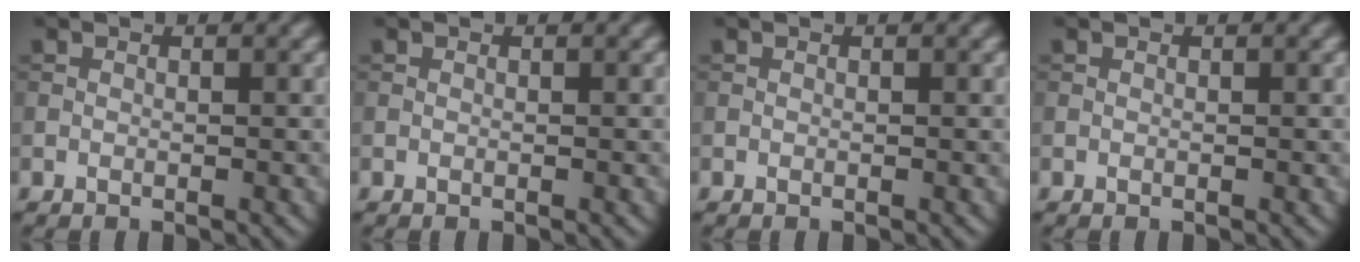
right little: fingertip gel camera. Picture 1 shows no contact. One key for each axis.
{"total": 0.0}
{"total": 0.0}
{"total": 0.0}